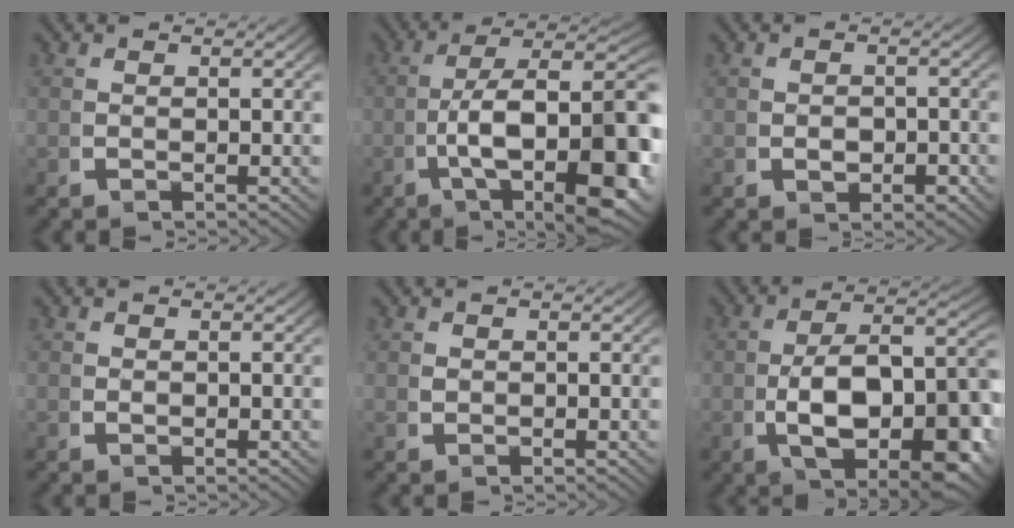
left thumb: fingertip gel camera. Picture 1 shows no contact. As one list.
[{"total": 13.8, "force": [-1.6, 6.8, 11.8], "torque": [-0.217, -0.051, -0.007]}, {"total": 1.9, "force": [-0.3, 1.6, 1.1], "torque": [-0.017, -0.010, -0.003]}, {"total": 0.6, "force": [0.2, 0.5, 0.3], "torque": [-0.009, -0.008, 0.007]}, {"total": 0.7, "force": [0.5, 0.4, 0.2], "torque": [-0.007, -0.006, 0.014]}, {"total": 13.1, "force": [-1.9, 7.4, 10.7], "torque": [-0.198, -0.050, -0.002]}]